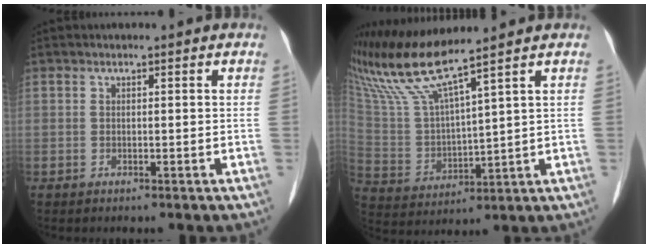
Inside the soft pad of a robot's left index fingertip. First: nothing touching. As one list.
[{"total": 10.9, "force": [9.1, -1.5, 5.9], "torque": [-0.129, -0.004, 0.188]}]